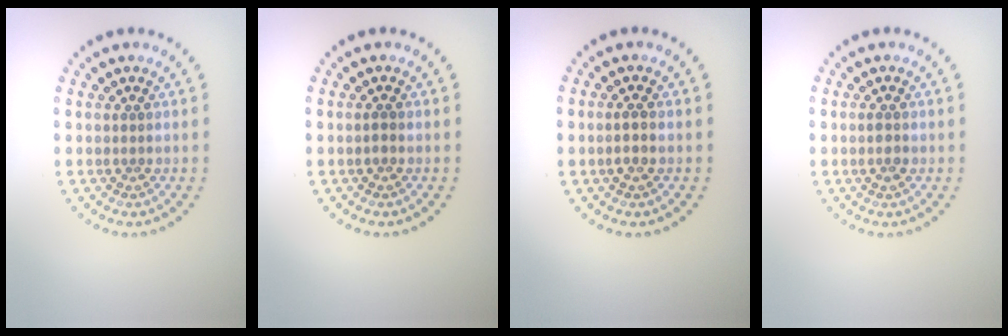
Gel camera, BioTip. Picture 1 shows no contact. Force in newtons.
{"total": 0.7, "press": 0.6, "slide": 0.1}
{"total": 1.2, "press": 1.1, "slide": 0.4}
{"total": 1.1, "press": 1.1, "slide": 0.1}